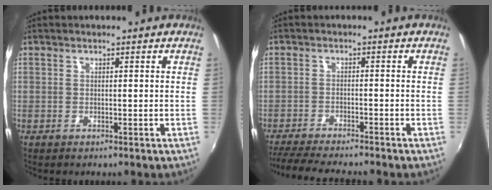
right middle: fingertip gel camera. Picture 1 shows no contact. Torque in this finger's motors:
{"motor_torque": [0.35, -0.40, 0.08, 0.04]}